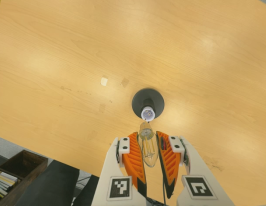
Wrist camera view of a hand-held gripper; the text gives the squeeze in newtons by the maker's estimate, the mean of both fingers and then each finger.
{"total": 21.4, "left": 24.6, "right": 18.1}